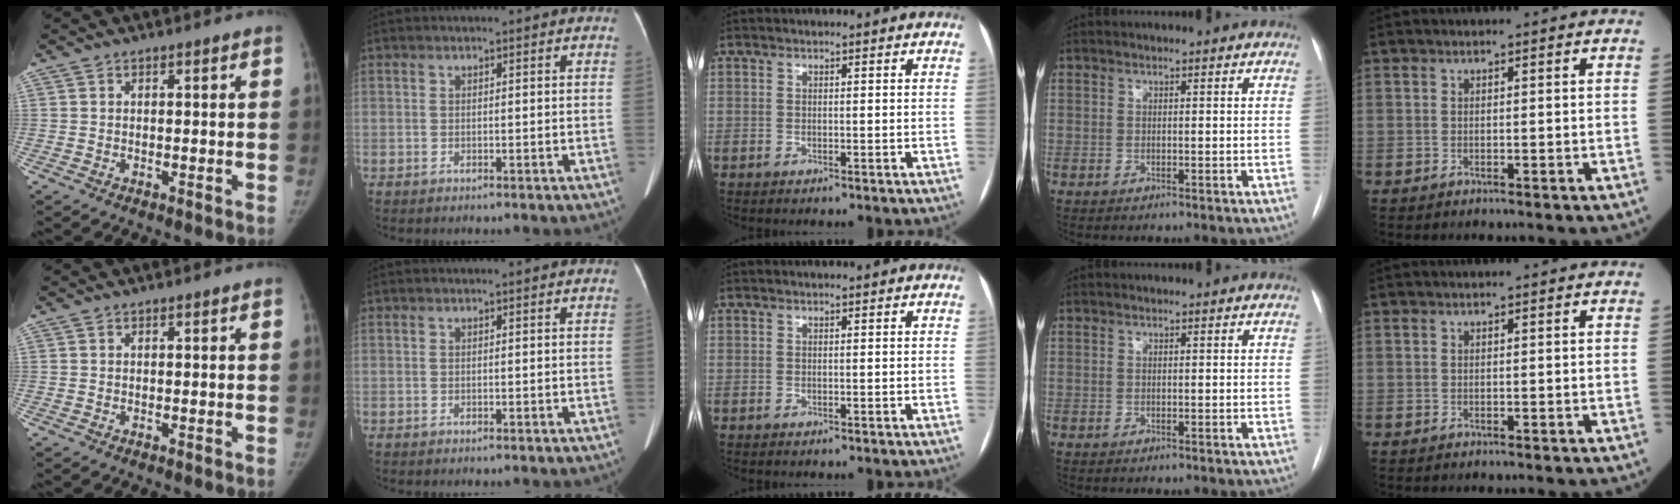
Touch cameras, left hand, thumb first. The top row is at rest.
{}